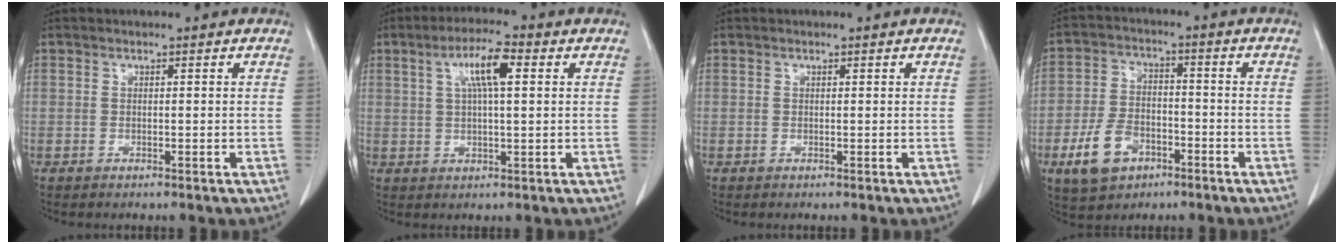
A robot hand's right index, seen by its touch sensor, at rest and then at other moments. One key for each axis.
{"total": 7.0, "fx": 2.4, "fy": 1.1, "fz": 6.5, "tx": -0.121, "ty": 0.014, "tz": 0.041}
{"total": 0.0}
{"total": 8.8, "fx": -4.3, "fy": 5.5, "fz": 5.3, "tx": -0.118, "ty": 0.007, "tz": -0.072}